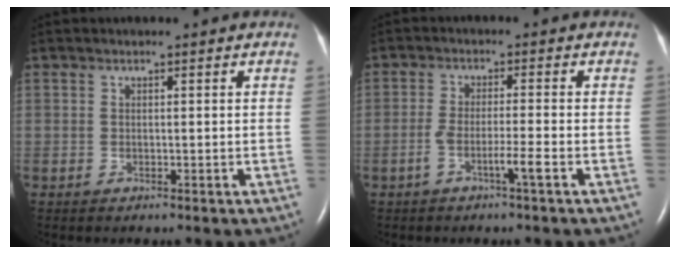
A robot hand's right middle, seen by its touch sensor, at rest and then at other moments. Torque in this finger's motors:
{"motor_torque": [0.89, -0.60, 0.47, 0.08]}